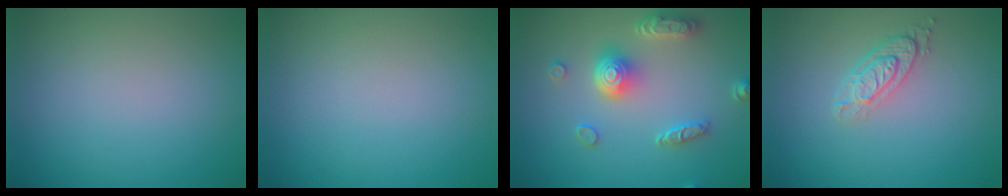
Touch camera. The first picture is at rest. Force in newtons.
{"total": 0.0}
{"total": 4.9, "press": 3.9, "slide": 2.9}
{"total": 2.9, "press": 2.2, "slide": 1.9}